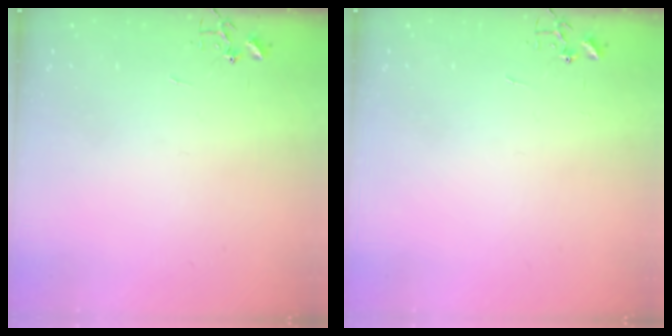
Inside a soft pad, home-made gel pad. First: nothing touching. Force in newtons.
{"total": 0.0}